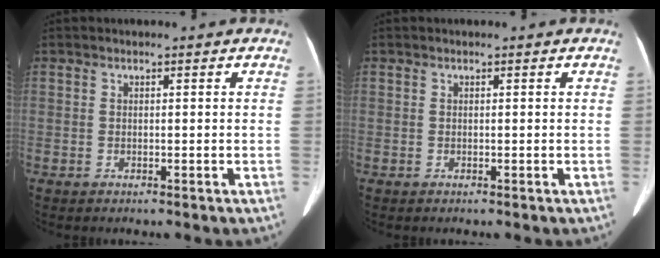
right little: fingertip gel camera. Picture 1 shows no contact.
{"total": 0.0}